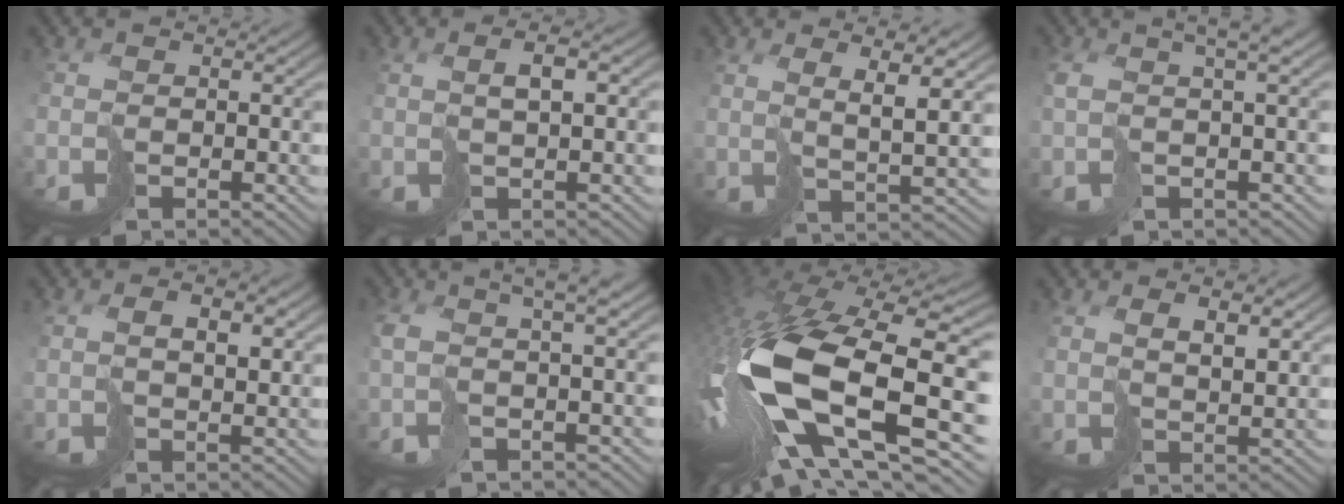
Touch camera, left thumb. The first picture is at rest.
{"total": 2.8, "force": [1.1, 0.6, 2.5], "torque": [-0.044, 0.012, 0.020]}
{"total": 5.4, "force": [2.7, 0.9, 4.6], "torque": [-0.076, -0.001, 0.050]}
{"total": 5.5, "force": [1.8, 1.4, 5.0], "torque": [-0.077, 0.013, 0.027]}
{"total": 3.6, "force": [1.6, 1.4, 3.0], "torque": [-0.052, 0.003, 0.030]}
{"total": 5.4, "force": [1.4, 1.4, 5.0], "torque": [-0.081, 0.013, 0.020]}
{"total": 19.5, "force": [-1.5, 10.7, 16.3], "torque": [-0.379, -0.064, 0.002]}
{"total": 4.5, "force": [2.7, 1.2, 3.3], "torque": [-0.053, -0.001, 0.054]}